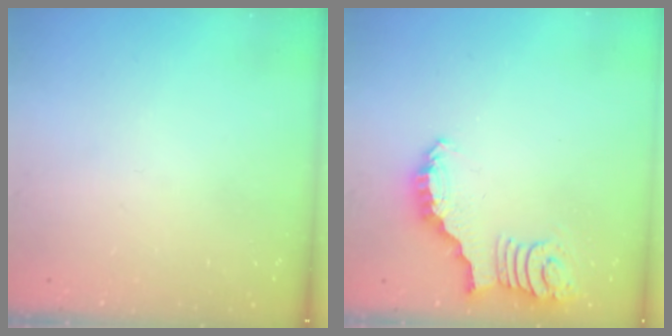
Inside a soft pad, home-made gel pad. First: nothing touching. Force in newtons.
{"total": 2.5, "press": 2.5, "slide": 0.5}